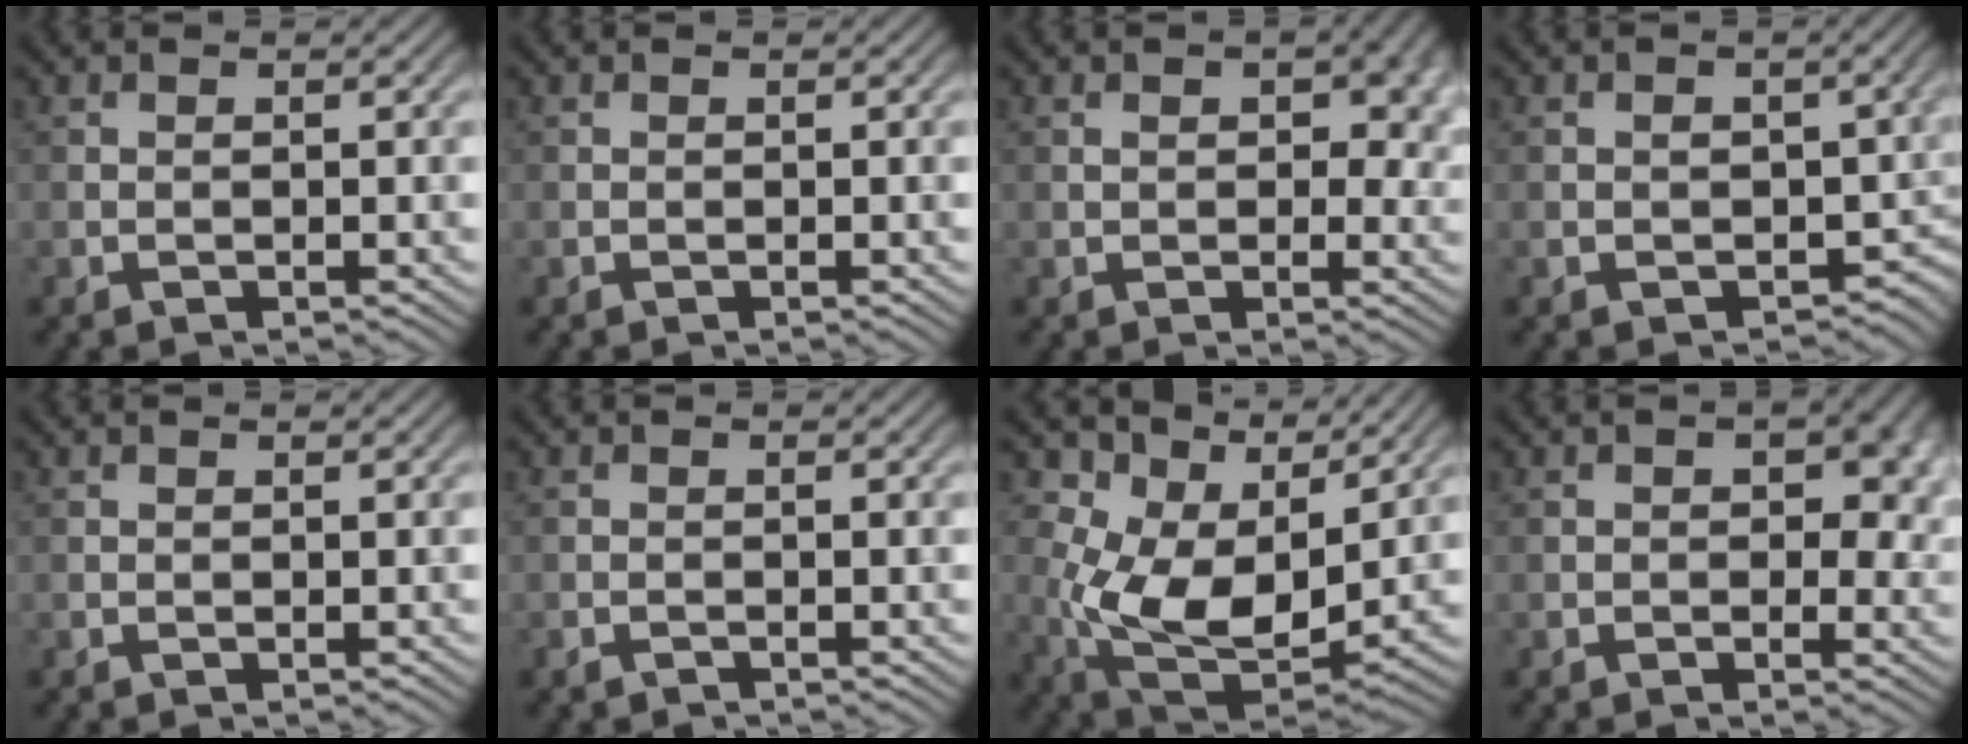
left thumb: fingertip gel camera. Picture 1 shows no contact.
{"total": 0.0}
{"total": 5.3, "force": [1.0, 3.2, 4.1], "torque": [-0.054, -0.006, 0.019]}
{"total": 4.6, "force": [-0.7, 3.5, 2.9], "torque": [-0.038, -0.017, -0.007]}
{"total": 0.0}
{"total": 0.8, "force": [-0.7, 0.1, 0.3], "torque": [-0.010, -0.001, -0.016]}
{"total": 11.9, "force": [4.5, 7.2, 8.3], "torque": [-0.189, -0.010, 0.088]}
{"total": 4.7, "force": [0.4, 2.9, 3.7], "torque": [-0.041, -0.008, 0.003]}